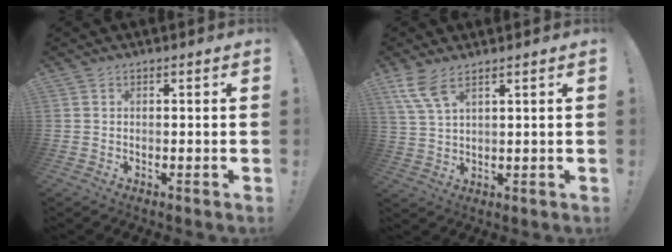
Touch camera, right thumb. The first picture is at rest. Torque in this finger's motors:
{"motor_torque": [0.11, 0.14, 0.58, 0.29, 0.02]}